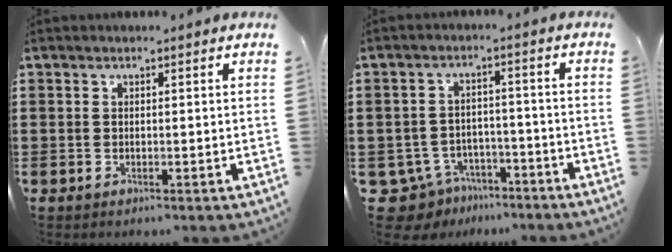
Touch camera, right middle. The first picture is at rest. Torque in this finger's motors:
{"motor_torque": [1.37, 0.76, -0.03, -0.03]}